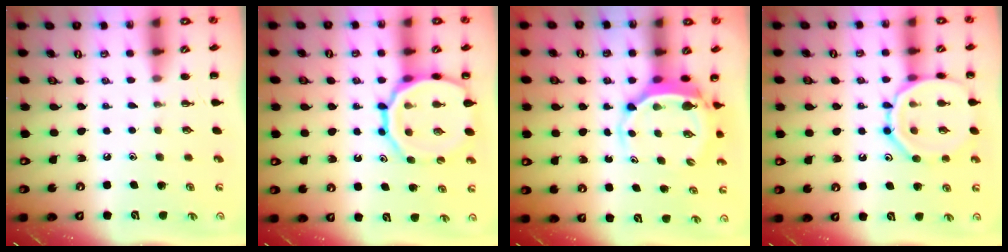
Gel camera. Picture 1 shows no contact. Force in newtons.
{"total": 16.7, "press": 16.4, "slide": 3.0}
{"total": 5.1, "press": 5.0, "slide": 1.2}
{"total": 14.0, "press": 14.0, "slide": 0.8}